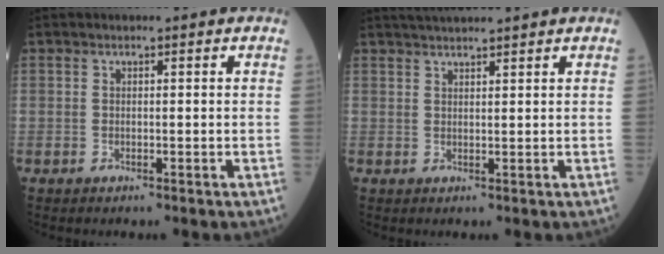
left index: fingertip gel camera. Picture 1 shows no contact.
{"total": 5.4, "force": [4.9, -0.3, 2.3], "torque": [-0.035, 0.032, 0.079]}